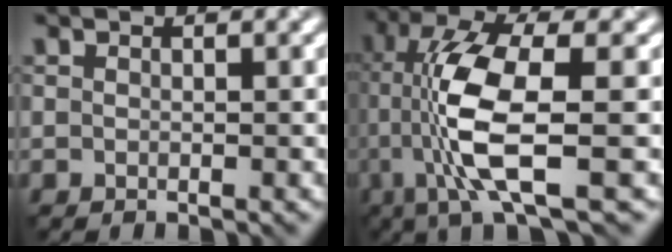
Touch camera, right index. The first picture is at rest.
{"total": 10.0, "force": [-1.0, 2.6, 9.6], "torque": [-0.198, -0.001, -0.017]}